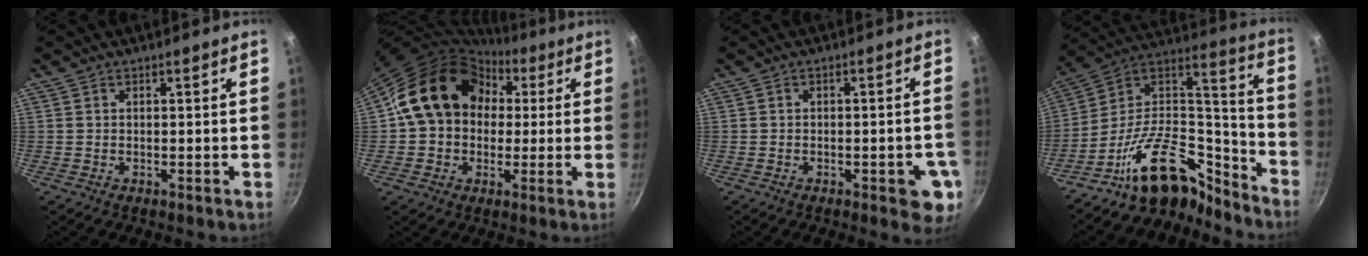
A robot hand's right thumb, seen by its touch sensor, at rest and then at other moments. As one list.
[{"total": 17.4, "force": [3.6, 14.1, 9.6], "torque": [-0.129, 0.039, 0.050]}, {"total": 7.5, "force": [-2.6, 2.9, 6.4], "torque": [-0.054, 0.008, -0.031]}, {"total": 21.5, "force": [-15.1, 10.4, 11.2], "torque": [-0.125, 0.129, -0.258]}]